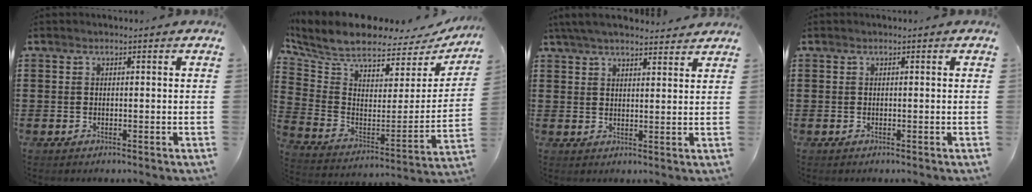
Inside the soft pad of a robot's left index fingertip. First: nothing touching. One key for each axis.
{"total": 6.9, "fx": 6.2, "fy": 1.6, "fz": 2.7, "tx": -0.087, "ty": -0.059, "tz": 0.106}
{"total": 4.7, "fx": 4.3, "fy": 0.5, "fz": 1.8, "tx": -0.047, "ty": -0.009, "tz": 0.081}
{"total": 0.0}